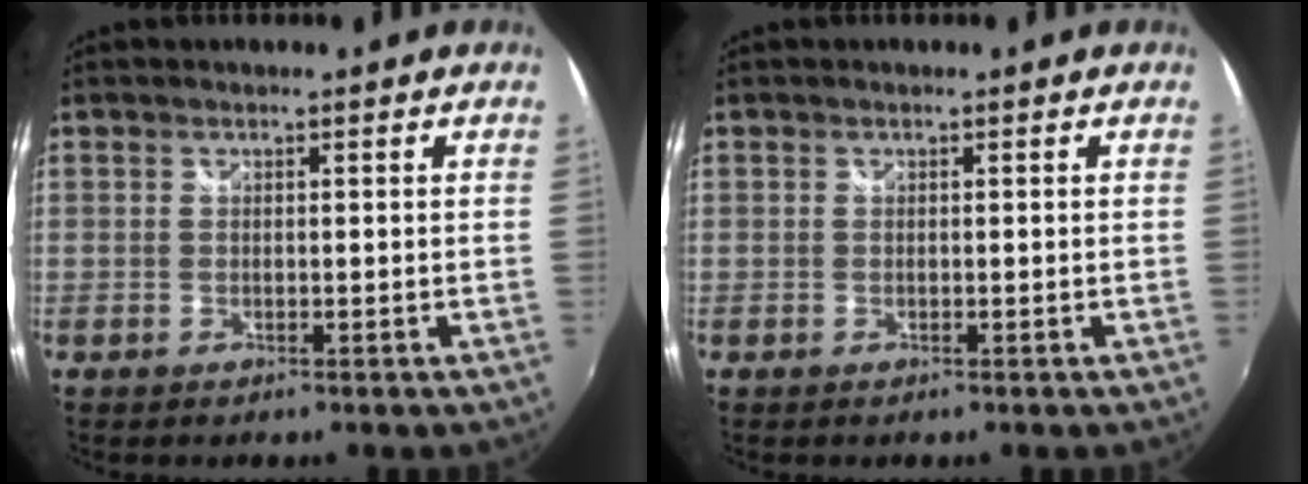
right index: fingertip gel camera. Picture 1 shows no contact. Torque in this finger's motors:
{"motor_torque": [0.20, 0.29, 0.03, 0.01]}